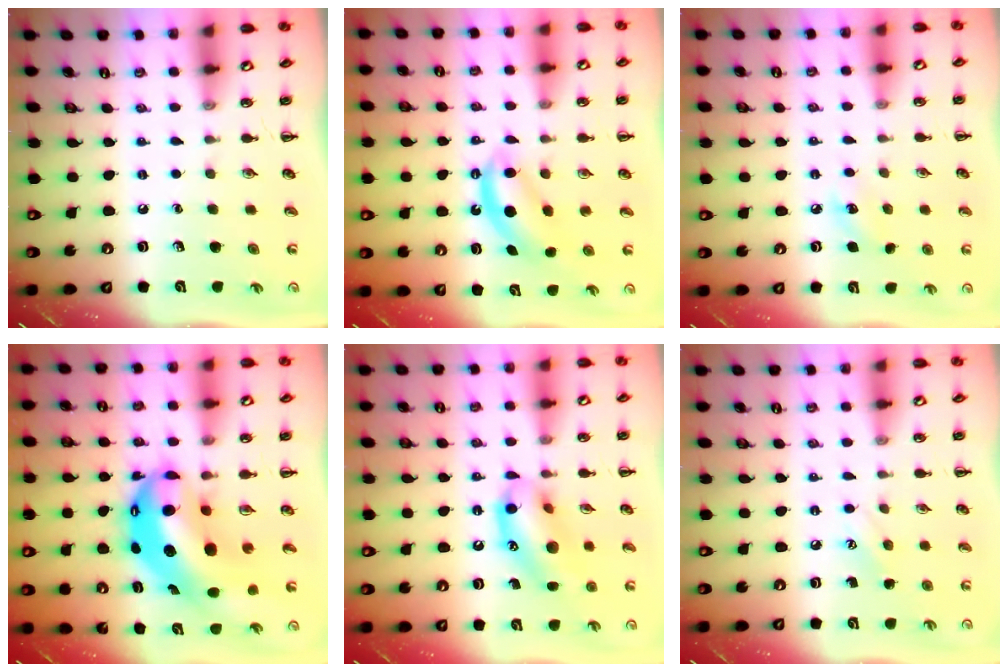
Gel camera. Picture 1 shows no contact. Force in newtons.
{"total": 7.0, "press": 7.0, "slide": 0.8}
{"total": 6.3, "press": 6.1, "slide": 1.6}
{"total": 15.2, "press": 14.7, "slide": 4.0}
{"total": 14.9, "press": 14.6, "slide": 2.8}
{"total": 7.0, "press": 6.8, "slide": 1.5}